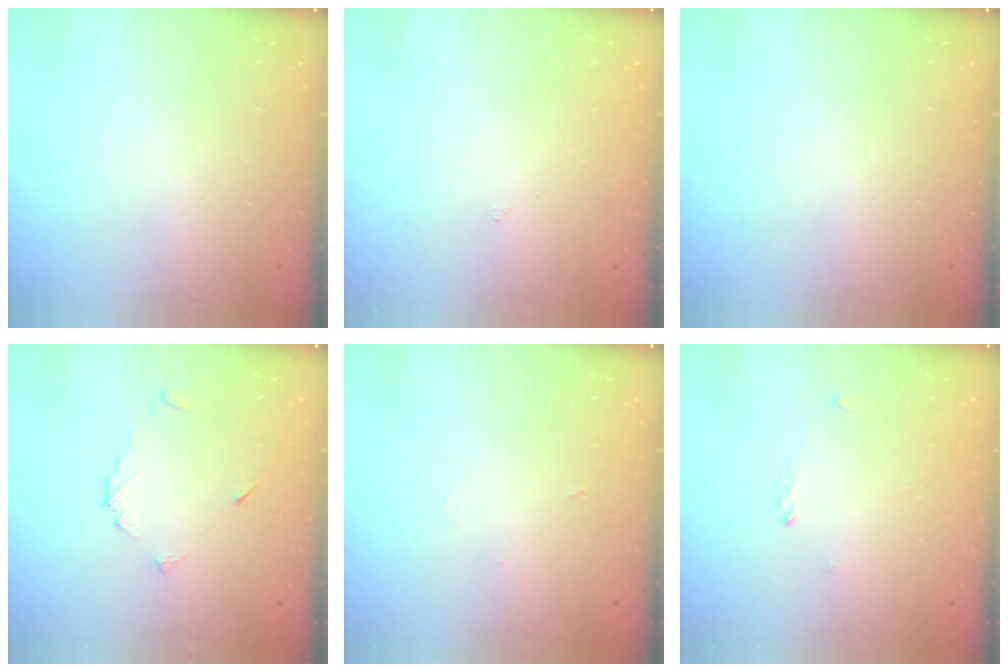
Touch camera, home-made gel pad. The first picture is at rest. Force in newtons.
{"total": 2.3, "press": 2.3, "slide": 0.5}
{"total": 0.0}
{"total": 4.0, "press": 3.9, "slide": 0.5}
{"total": 2.5, "press": 2.5, "slide": 0.2}
{"total": 0.0}